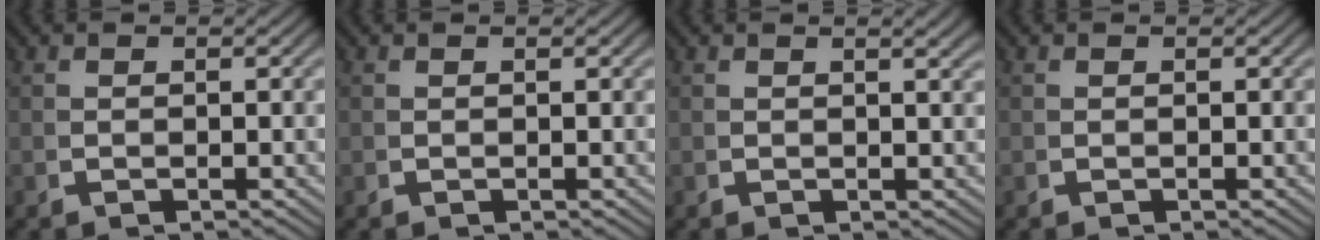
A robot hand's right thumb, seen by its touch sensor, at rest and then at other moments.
{"total": 0.0}
{"total": 1.0, "force": [0.6, 0.0, 0.8], "torque": [-0.013, 0.002, 0.010]}
{"total": 0.0}